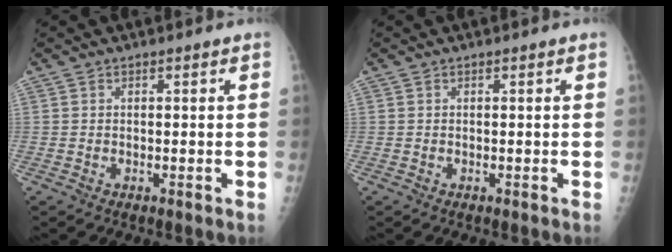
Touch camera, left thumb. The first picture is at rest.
{"total": 0.0}